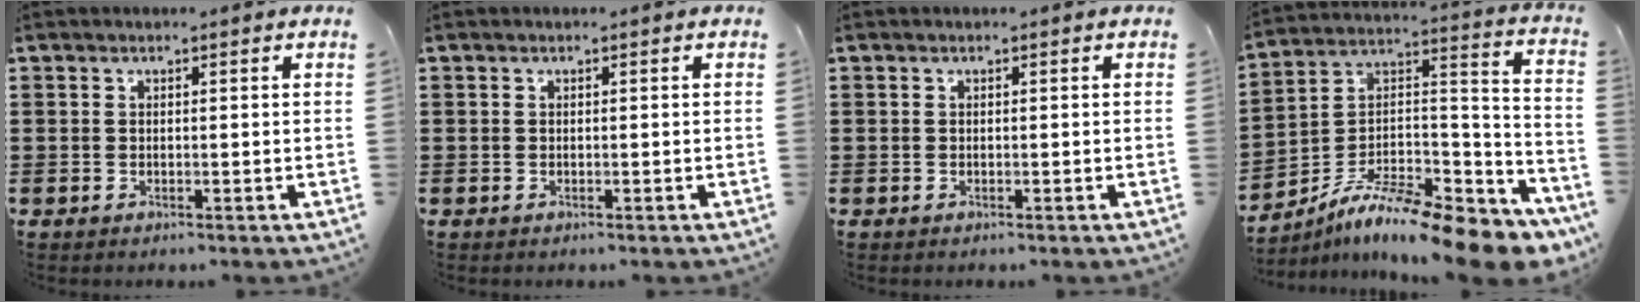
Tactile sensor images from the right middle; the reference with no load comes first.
{"total": 0.0}
{"total": 0.0}
{"total": 13.2, "force": [-10.8, 1.6, 7.4], "torque": [-0.130, 0.011, -0.204]}